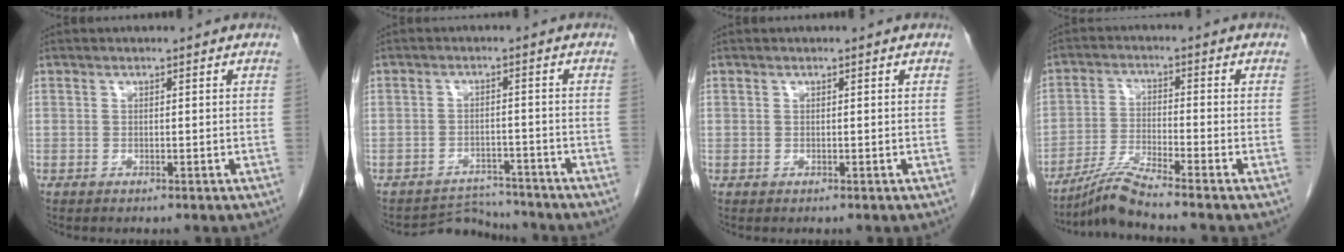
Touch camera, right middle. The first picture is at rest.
{"total": 4.8, "force": [-4.4, 0.4, -1.7], "torque": [0.030, 0.009, -0.067]}
{"total": 0.0}
{"total": 5.9, "force": [-5.2, -1.7, 2.3], "torque": [-0.052, -0.024, -0.104]}